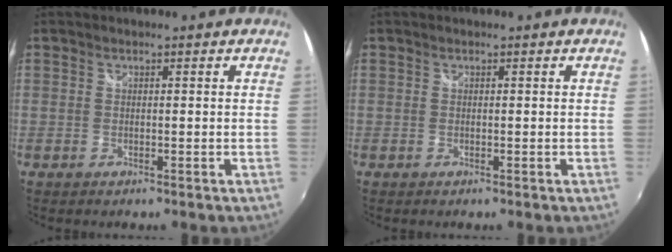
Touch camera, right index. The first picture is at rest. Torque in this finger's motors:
{"motor_torque": [0.00, 0.00, 0.00, 0.00]}